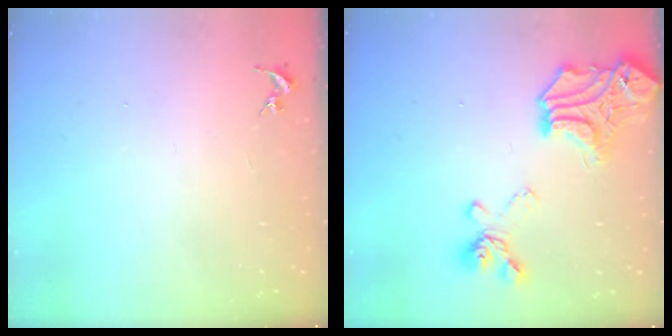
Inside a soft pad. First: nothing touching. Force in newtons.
{"total": 19.7, "press": 19.7, "slide": 1.0}